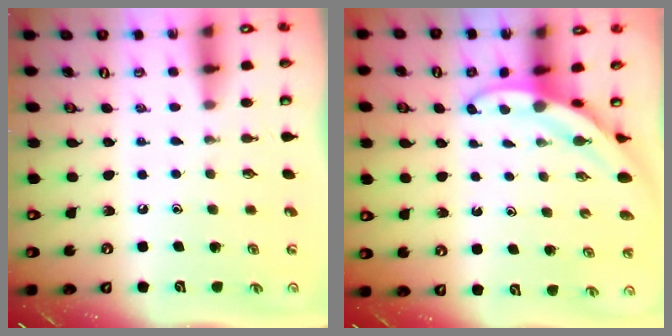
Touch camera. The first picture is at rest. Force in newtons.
{"total": 3.7, "press": 3.7, "slide": 0.1}